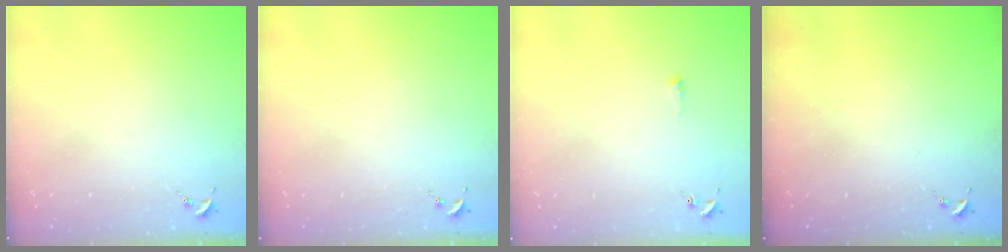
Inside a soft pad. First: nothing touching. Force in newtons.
{"total": 0.0}
{"total": 4.8, "press": 4.7, "slide": 0.7}
{"total": 0.0}